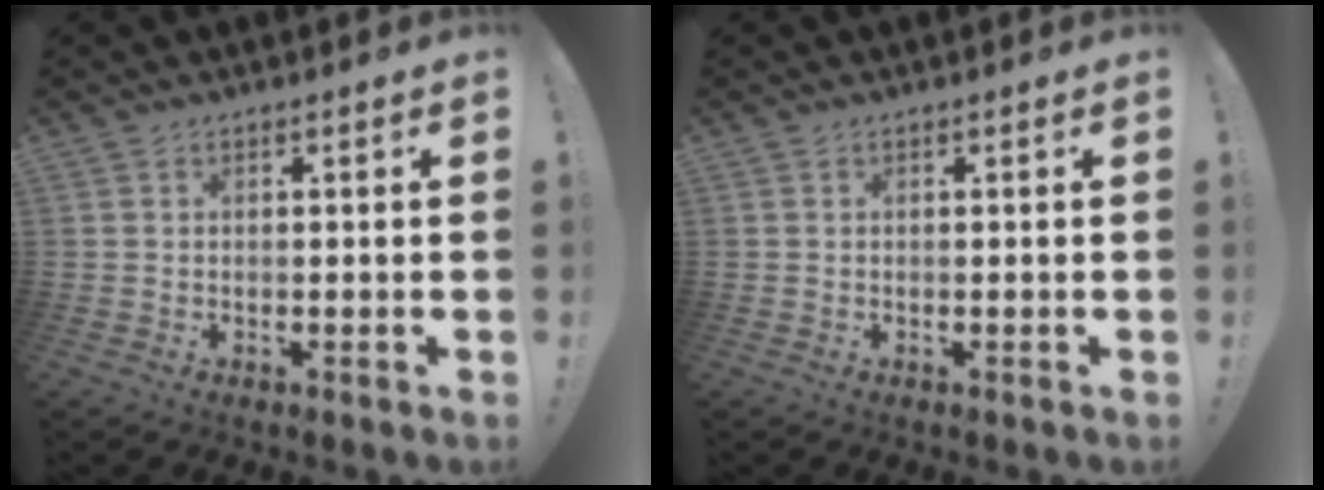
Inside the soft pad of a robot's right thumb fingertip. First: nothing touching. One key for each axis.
{"total": 0.0}